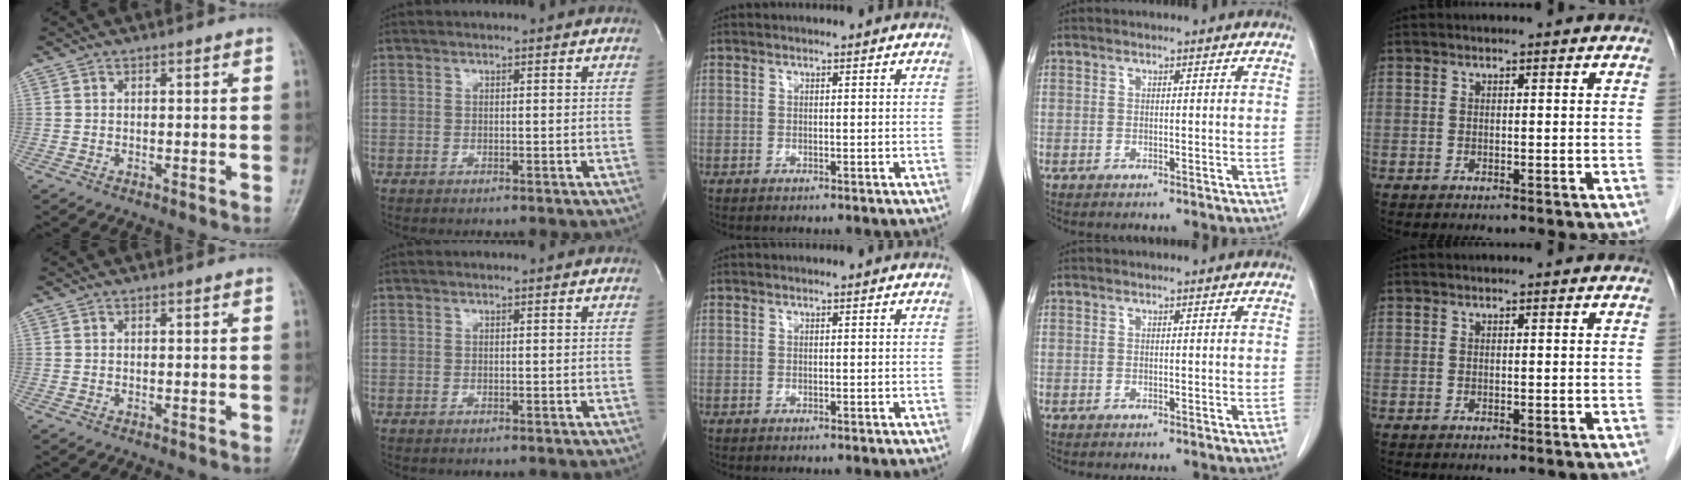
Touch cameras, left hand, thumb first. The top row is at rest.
{}